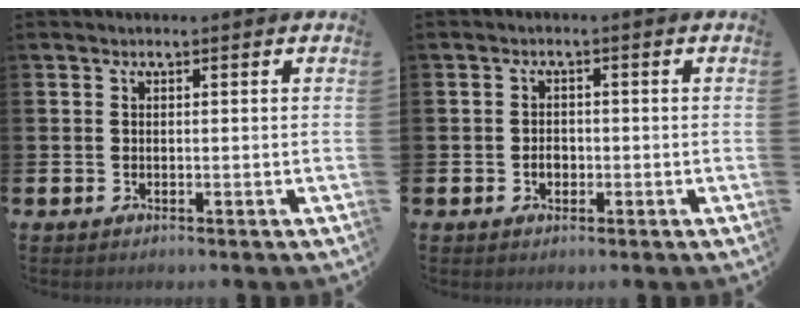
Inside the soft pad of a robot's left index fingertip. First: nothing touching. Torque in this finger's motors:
{"motor_torque": [0.01, 0.02, 0.03, 0.03]}